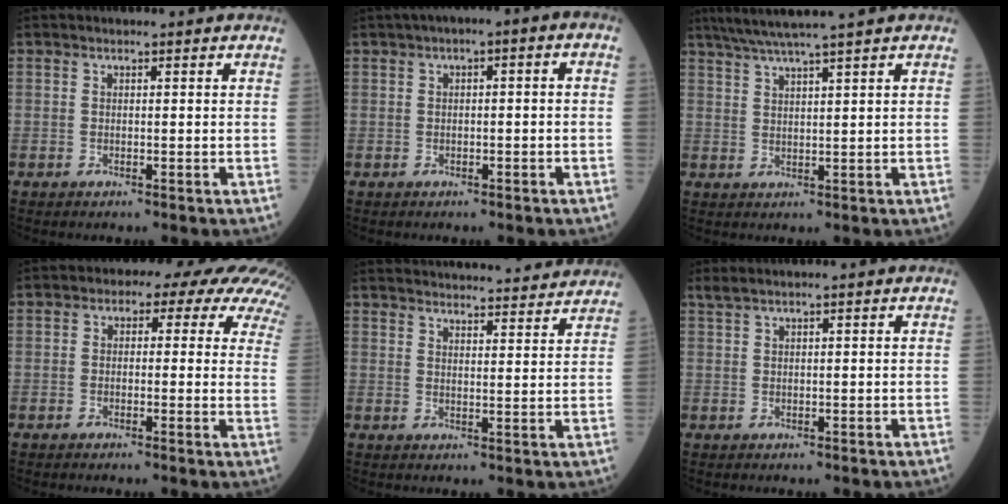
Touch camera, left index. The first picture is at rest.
{"total": 3.1, "force": [0.4, 1.0, 2.9], "torque": [-0.043, 0.021, 0.000]}
{"total": 8.7, "force": [7.2, -1.0, 4.7], "torque": [-0.074, 0.024, 0.112]}
{"total": 11.5, "force": [8.2, 5.0, 6.3], "torque": [-0.065, 0.038, 0.066]}
{"total": 22.1, "force": [21.3, 2.8, 5.4], "torque": [-0.079, 0.008, 0.272]}
{"total": 1.6, "force": [1.3, -0.2, 0.8], "torque": [-0.021, 0.019, 0.032]}